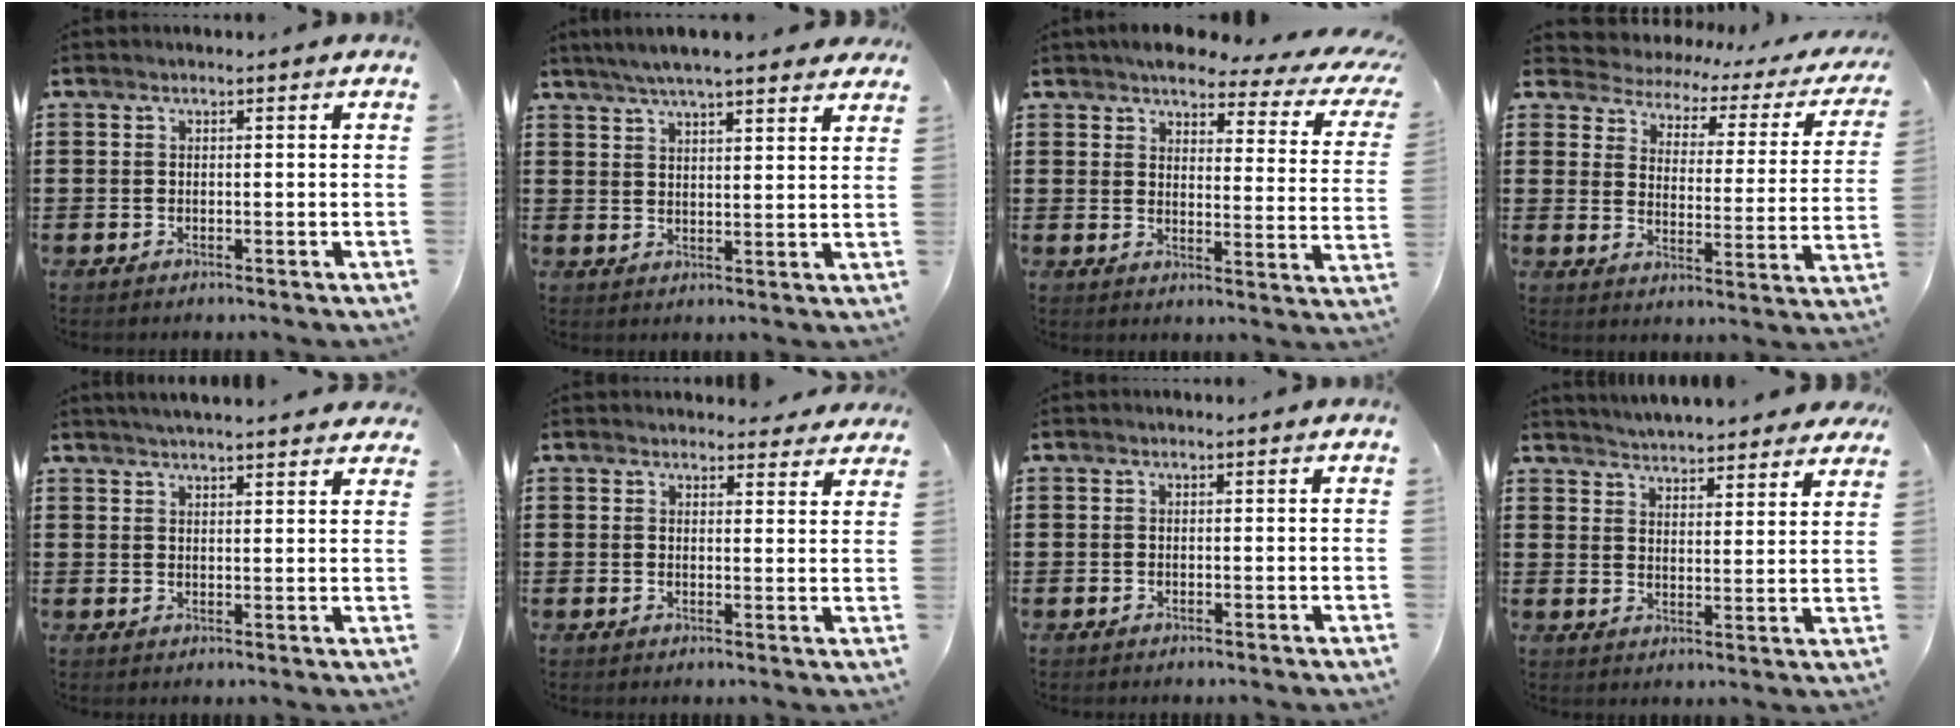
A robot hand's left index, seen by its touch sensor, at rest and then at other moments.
{"total": 5.3, "force": [4.7, 0.4, 2.3], "torque": [-0.058, -0.011, 0.083]}
{"total": 5.2, "force": [4.3, 1.6, 2.5], "torque": [-0.055, -0.026, 0.068]}
{"total": 2.1, "force": [1.9, 0.9, 0.3], "torque": [-0.028, -0.023, 0.021]}
{"total": 2.9, "force": [2.9, -0.2, 0.6], "torque": [-0.020, -0.007, 0.052]}
{"total": 3.0, "force": [2.9, 0.7, 0.5], "torque": [-0.001, -0.013, 0.051]}
{"total": 0.0}
{"total": 4.5, "force": [4.5, 0.2, -0.1], "torque": [-0.021, -0.025, 0.079]}